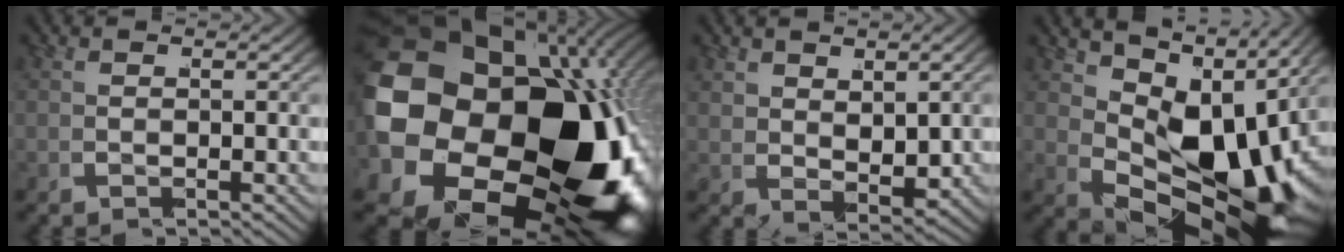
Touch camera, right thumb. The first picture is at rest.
{"total": 38.2, "force": [-4.3, 25.4, 28.3], "torque": [-0.498, -0.093, -0.031]}
{"total": 2.4, "force": [1.6, 1.2, 1.3], "torque": [-0.025, 0.000, 0.032]}
{"total": 15.5, "force": [0.8, 8.9, 12.7], "torque": [-0.203, -0.029, 0.025]}